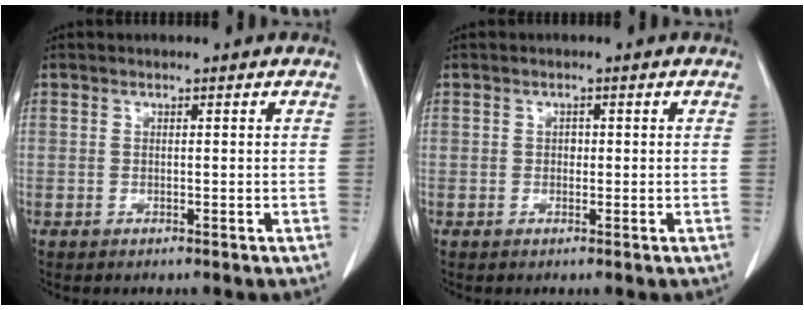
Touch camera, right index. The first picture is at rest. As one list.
[{"total": 0.8, "force": [0.0, 0.6, 0.5], "torque": [-0.004, 0.003, -0.002]}]